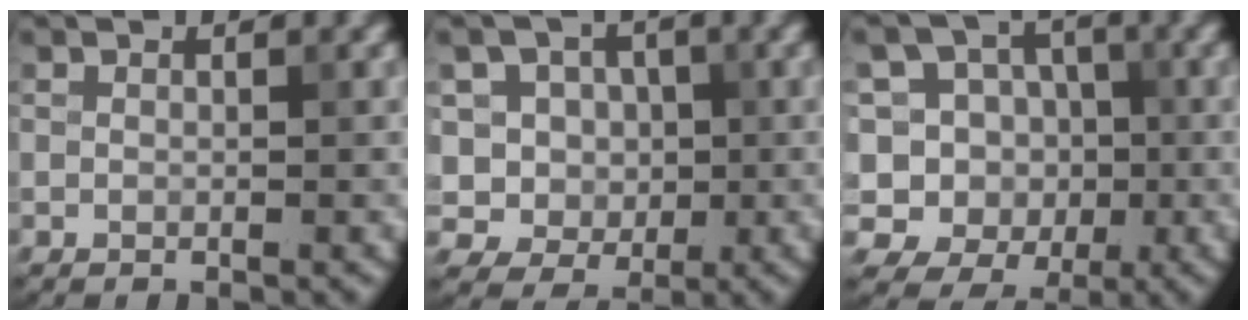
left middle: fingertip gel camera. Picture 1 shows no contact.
{"total": 6.1, "force": [1.6, 5.1, 3.0], "torque": [-0.044, 0.008, 0.007]}
{"total": 10.6, "force": [-0.1, 9.9, 3.7], "torque": [-0.101, 0.055, -0.027]}